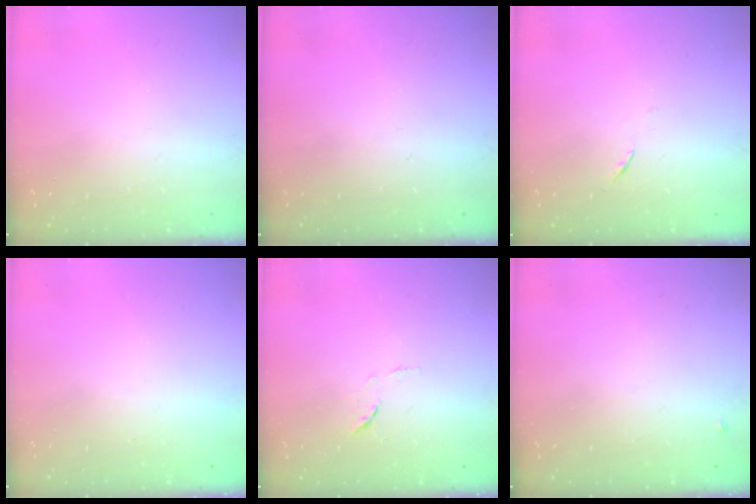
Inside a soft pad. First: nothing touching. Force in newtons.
{"total": 0.0}
{"total": 3.5, "press": 3.4, "slide": 0.6}
{"total": 1.7, "press": 1.7, "slide": 0.1}
{"total": 6.4, "press": 6.4, "slide": 0.6}
{"total": 3.1, "press": 3.1, "slide": 0.3}